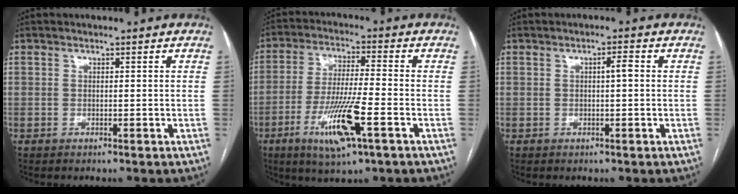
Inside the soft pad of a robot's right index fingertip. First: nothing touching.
{"total": 11.5, "force": [-4.7, 1.1, 10.5], "torque": [-0.204, -0.019, -0.083]}
{"total": 1.8, "force": [0.2, 0.3, 1.8], "torque": [-0.029, 0.003, 0.003]}